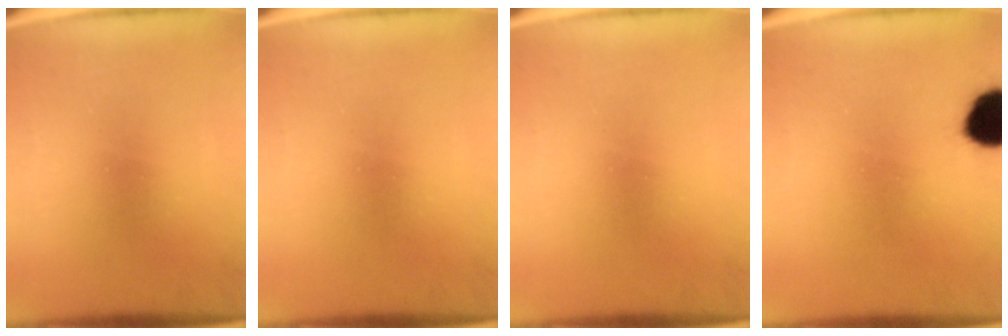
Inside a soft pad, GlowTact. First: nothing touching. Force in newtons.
{"total": 0.0}
{"total": 0.0}
{"total": 11.1}